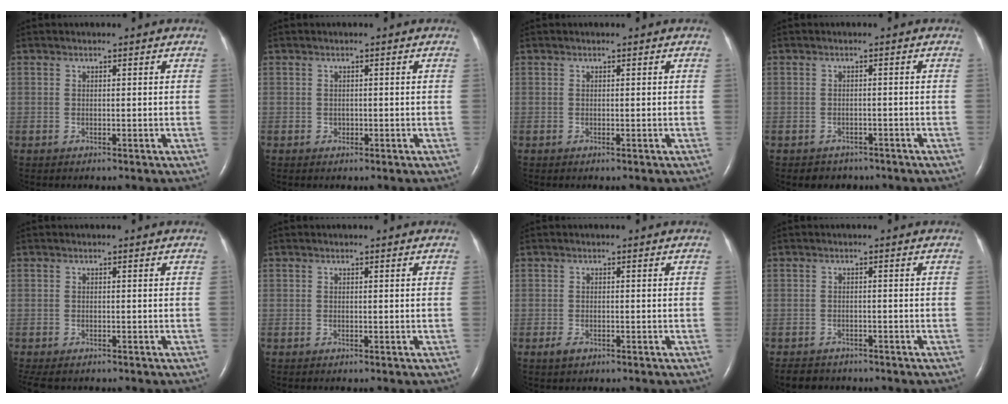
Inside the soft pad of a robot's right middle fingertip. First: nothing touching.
{"total": 0.5, "force": [-0.2, 0.5, 0.1], "torque": [-0.002, 0.003, -0.004]}
{"total": 0.0}
{"total": 2.8, "force": [-2.2, 1.7, 0.0], "torque": [-0.009, 0.007, -0.028]}
{"total": 3.2, "force": [-2.6, 1.4, 1.4], "torque": [-0.022, -0.007, -0.038]}
{"total": 0.0}
{"total": 1.4, "force": [-0.8, 0.7, 0.9], "torque": [-0.023, -0.001, -0.012]}
{"total": 3.7, "force": [-3.2, 1.8, 0.5], "torque": [-0.014, -0.002, -0.044]}